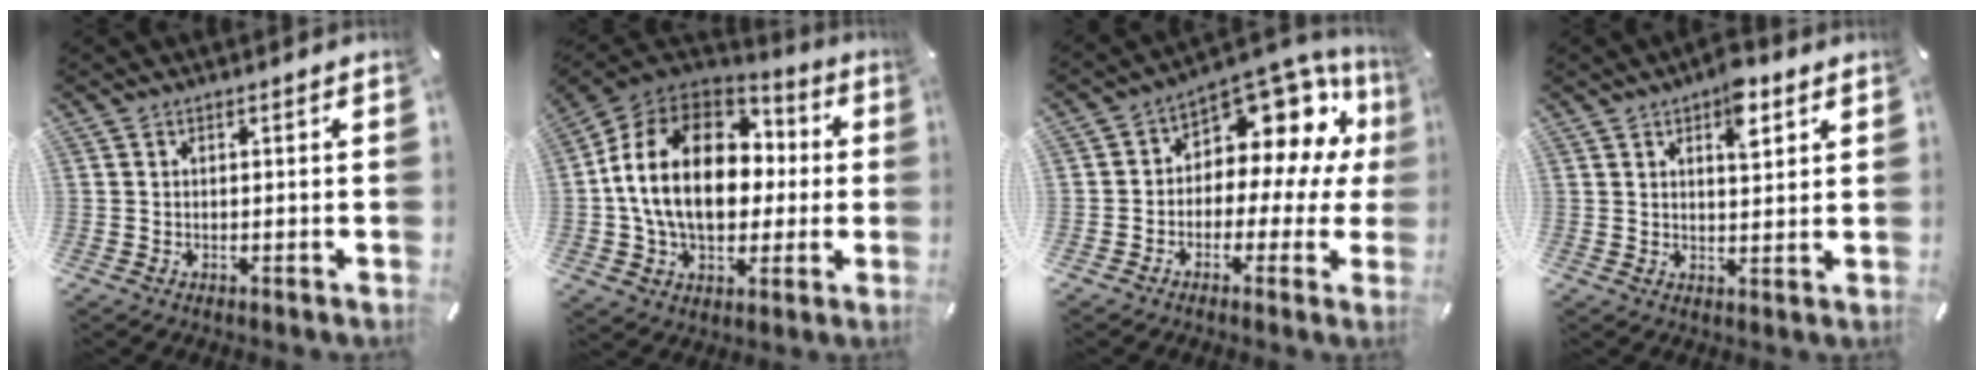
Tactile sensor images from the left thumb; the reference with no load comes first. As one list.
[{"total": 21.9, "force": [1.3, 15.8, 15.1], "torque": [-0.307, 0.018, 0.025]}, {"total": 11.9, "force": [5.6, 7.6, 7.2], "torque": [-0.111, -0.052, 0.097]}, {"total": 7.1, "force": [4.1, 3.3, 4.8], "torque": [-0.055, -0.015, 0.063]}]